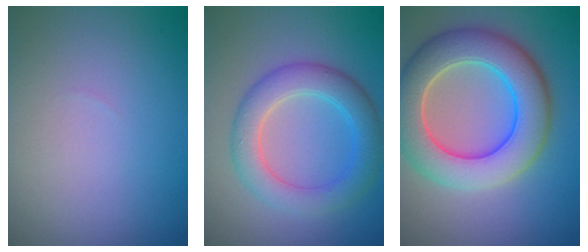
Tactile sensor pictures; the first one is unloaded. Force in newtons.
{"total": 5.0, "press": 5.0, "slide": 0.2}
{"total": 9.3, "press": 9.3, "slide": 0.4}